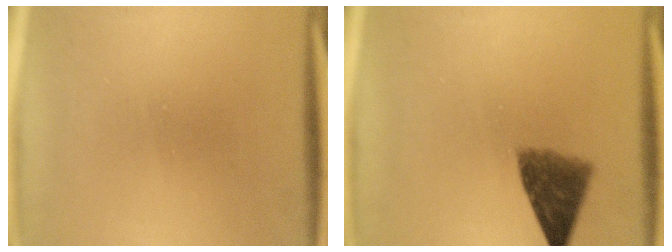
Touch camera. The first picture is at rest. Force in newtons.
{"total": 7.2}